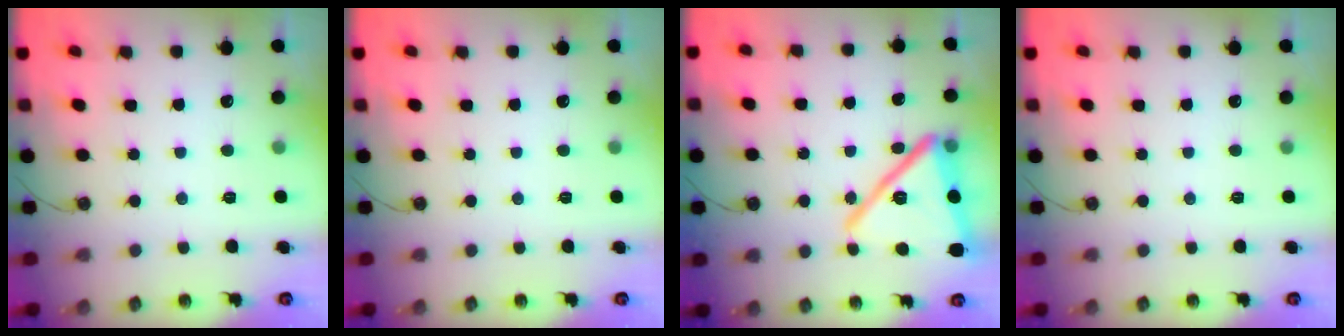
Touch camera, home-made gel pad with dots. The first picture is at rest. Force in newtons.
{"total": 0.0}
{"total": 21.8, "press": 20.7, "slide": 6.8}
{"total": 0.0}